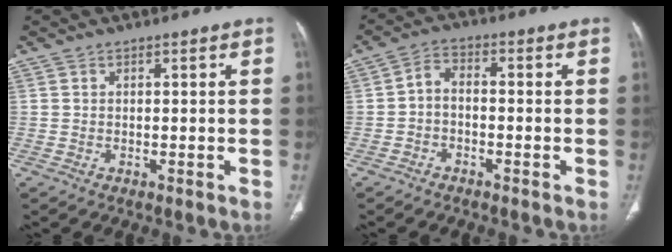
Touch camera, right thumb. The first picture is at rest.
{"total": 3.8, "force": [-1.2, 2.3, 2.8], "torque": [-0.044, 0.025, -0.031]}